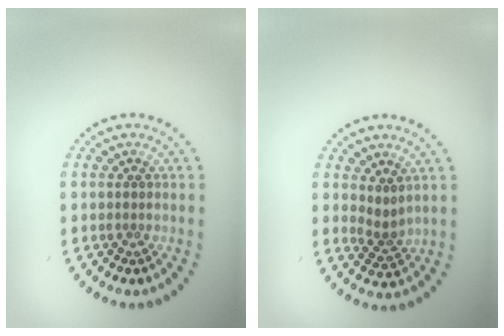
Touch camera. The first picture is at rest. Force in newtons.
{"total": 2.0, "press": 1.3, "slide": 1.5}